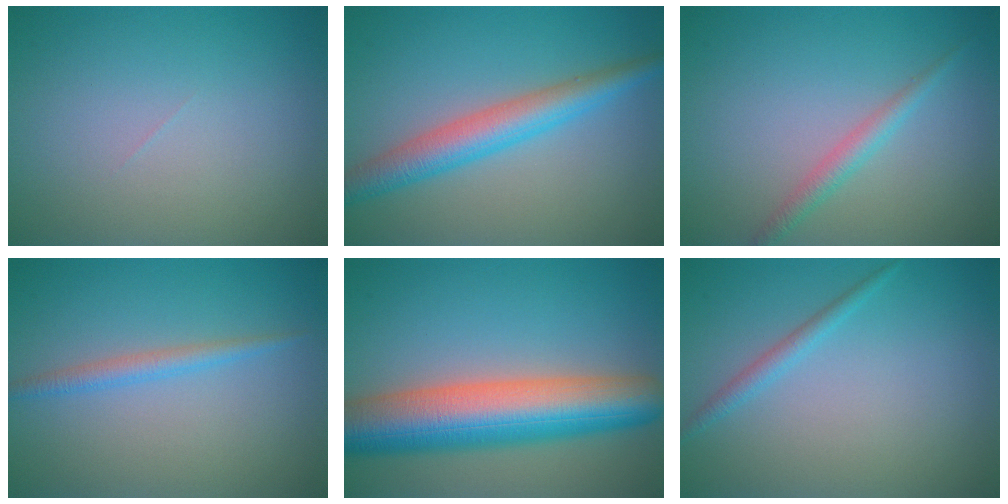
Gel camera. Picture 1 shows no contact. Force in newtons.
{"total": 4.7, "press": 4.7, "slide": 0.0}
{"total": 1.8, "press": 1.8, "slide": 0.0}
{"total": 1.7, "press": 1.7, "slide": 0.1}
{"total": 10.9, "press": 10.9, "slide": 0.1}
{"total": 1.4, "press": 1.4, "slide": 0.0}